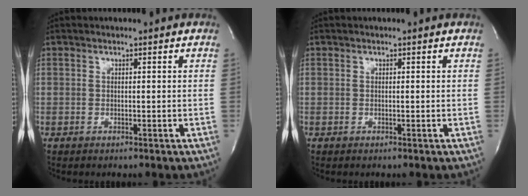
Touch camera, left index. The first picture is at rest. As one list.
[{"total": 0.0}]